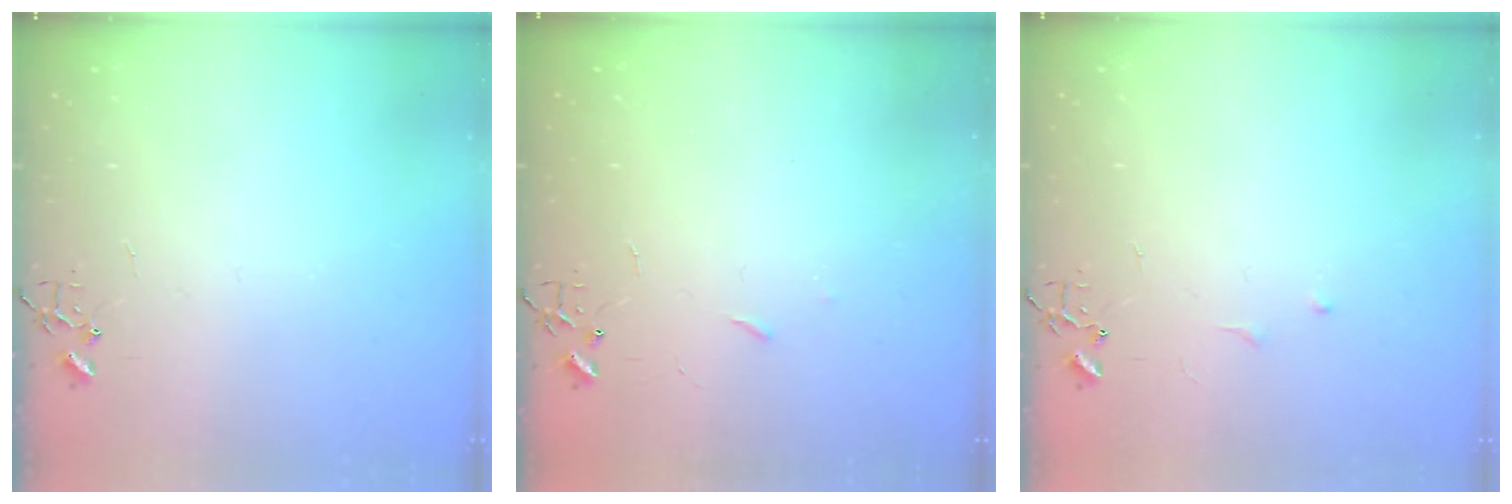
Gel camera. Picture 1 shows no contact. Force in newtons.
{"total": 2.6, "press": 2.5, "slide": 0.4}
{"total": 6.0, "press": 6.0, "slide": 0.7}